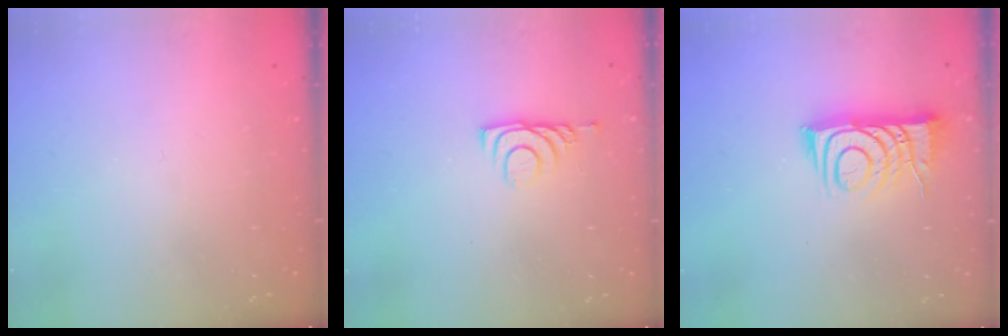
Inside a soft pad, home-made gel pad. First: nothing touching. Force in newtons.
{"total": 6.0, "press": 5.9, "slide": 0.8}
{"total": 9.8, "press": 9.8, "slide": 1.2}